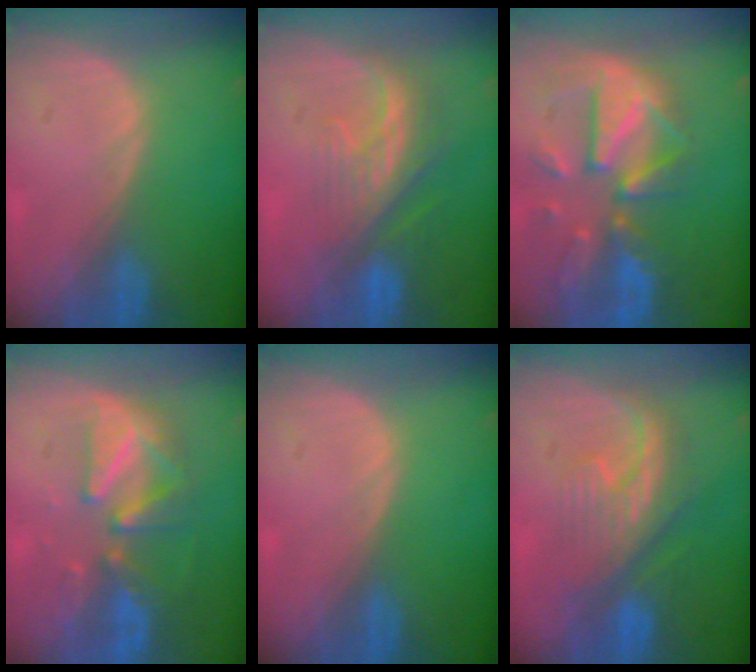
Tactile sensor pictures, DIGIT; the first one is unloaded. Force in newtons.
{"total": 8.3, "press": 7.5, "slide": 3.5}
{"total": 12.1, "press": 10.5, "slide": 6.2}
{"total": 8.7, "press": 8.2, "slide": 3.0}
{"total": 0.0}
{"total": 8.0, "press": 7.9, "slide": 1.1}